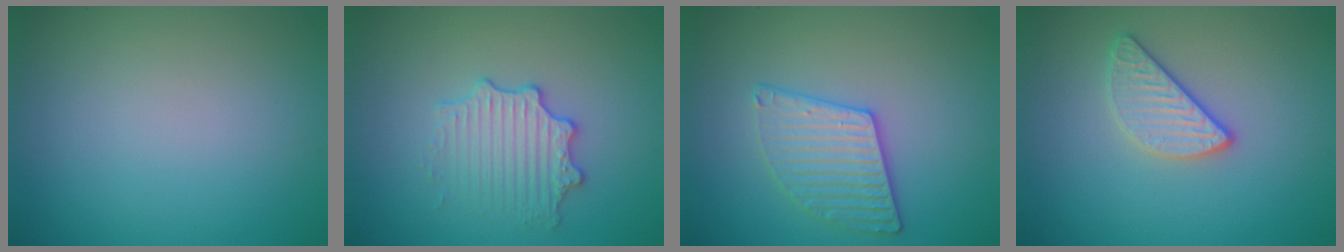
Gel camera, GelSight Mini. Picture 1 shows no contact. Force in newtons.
{"total": 2.9, "press": 2.8, "slide": 0.7}
{"total": 3.2, "press": 3.2, "slide": 0.6}
{"total": 2.5, "press": 2.4, "slide": 0.8}